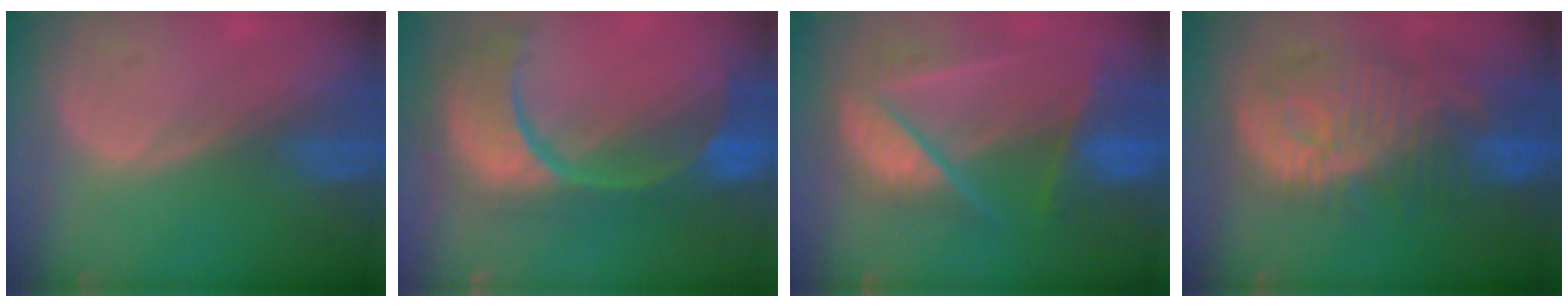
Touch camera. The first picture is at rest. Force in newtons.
{"total": 13.7, "press": 10.8, "slide": 8.3}
{"total": 9.9, "press": 8.3, "slide": 5.4}
{"total": 12.3, "press": 11.0, "slide": 5.4}